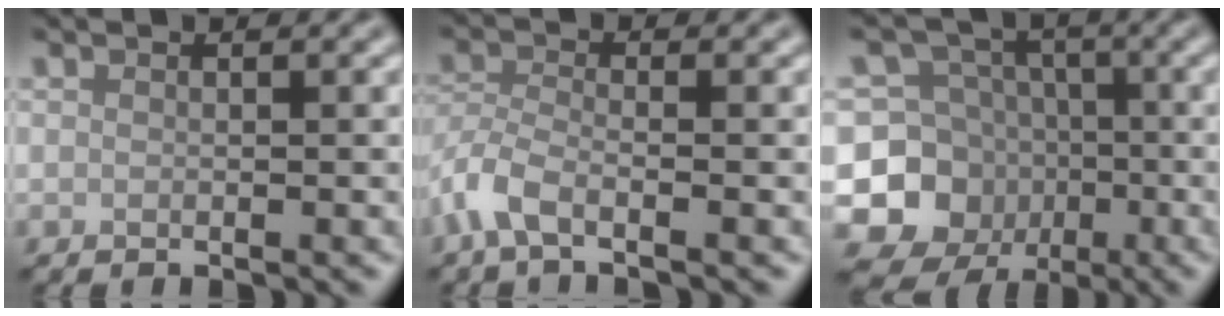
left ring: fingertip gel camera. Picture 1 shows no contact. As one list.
[{"total": 3.3, "force": [-2.1, 1.0, 2.3], "torque": [-0.055, -0.003, -0.058]}, {"total": 7.9, "force": [-2.5, 7.3, 2.0], "torque": [-0.038, 0.000, -0.062]}]